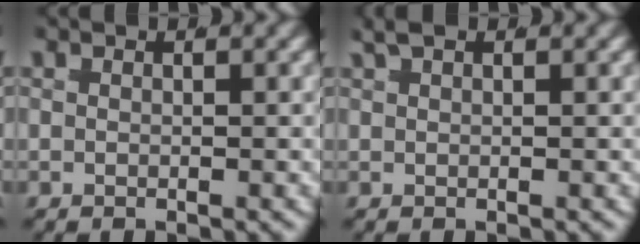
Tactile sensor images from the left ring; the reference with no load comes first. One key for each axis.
{"total": 0.8, "fx": 0.8, "fy": 0.0, "fz": 0.3, "tx": -0.010, "ty": 0.003, "tz": 0.014}